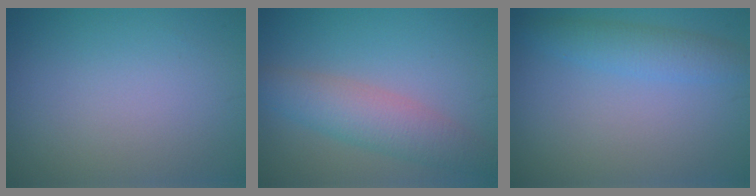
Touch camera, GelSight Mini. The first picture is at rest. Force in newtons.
{"total": 4.4, "press": 4.4, "slide": 0.4}
{"total": 2.6, "press": 2.6, "slide": 0.0}